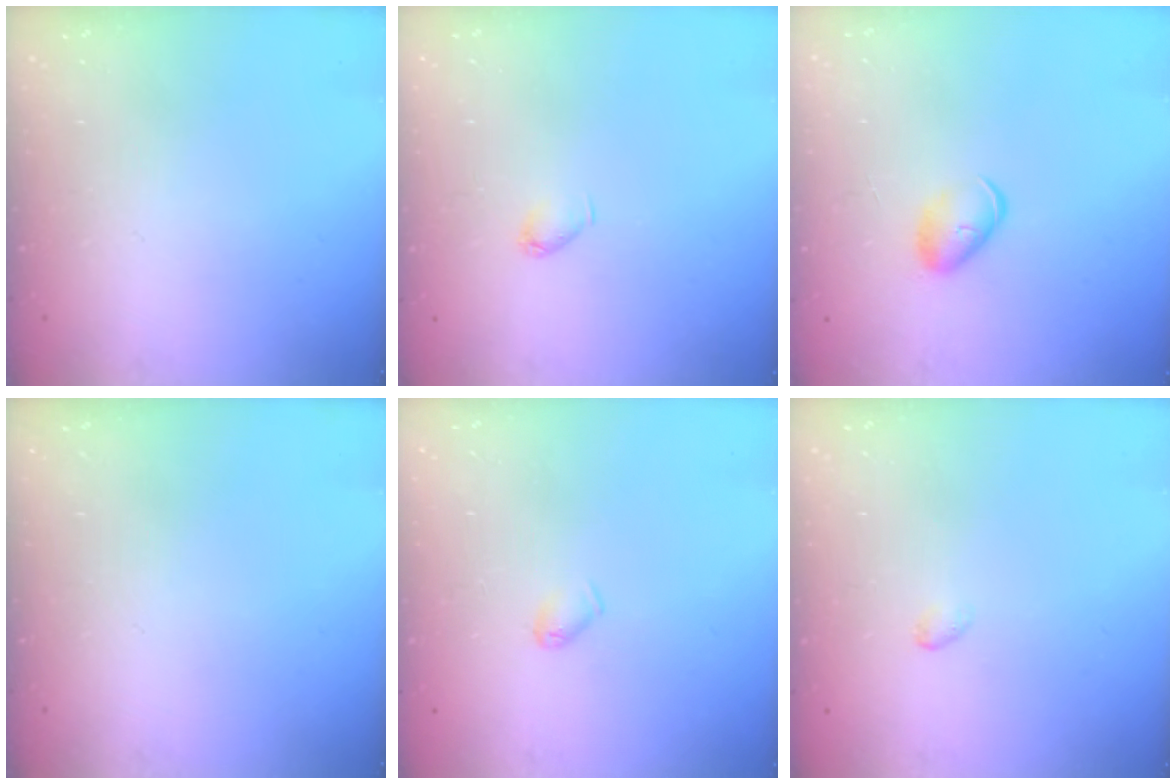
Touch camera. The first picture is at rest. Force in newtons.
{"total": 3.0, "press": 3.0, "slide": 0.3}
{"total": 6.4, "press": 6.3, "slide": 0.9}
{"total": 0.0}
{"total": 3.9, "press": 3.8, "slide": 0.6}
{"total": 2.6, "press": 2.5, "slide": 0.5}